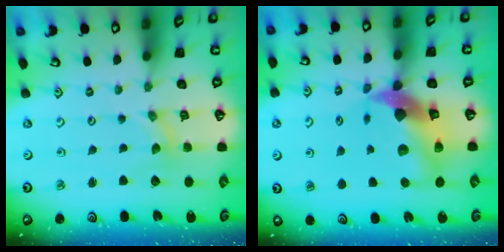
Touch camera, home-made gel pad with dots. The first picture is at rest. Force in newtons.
{"total": 14.2, "press": 14.0, "slide": 1.9}